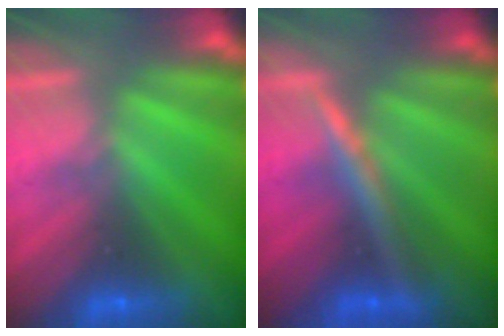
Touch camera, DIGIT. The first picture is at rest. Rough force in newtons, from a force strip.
{"total": 2.5}